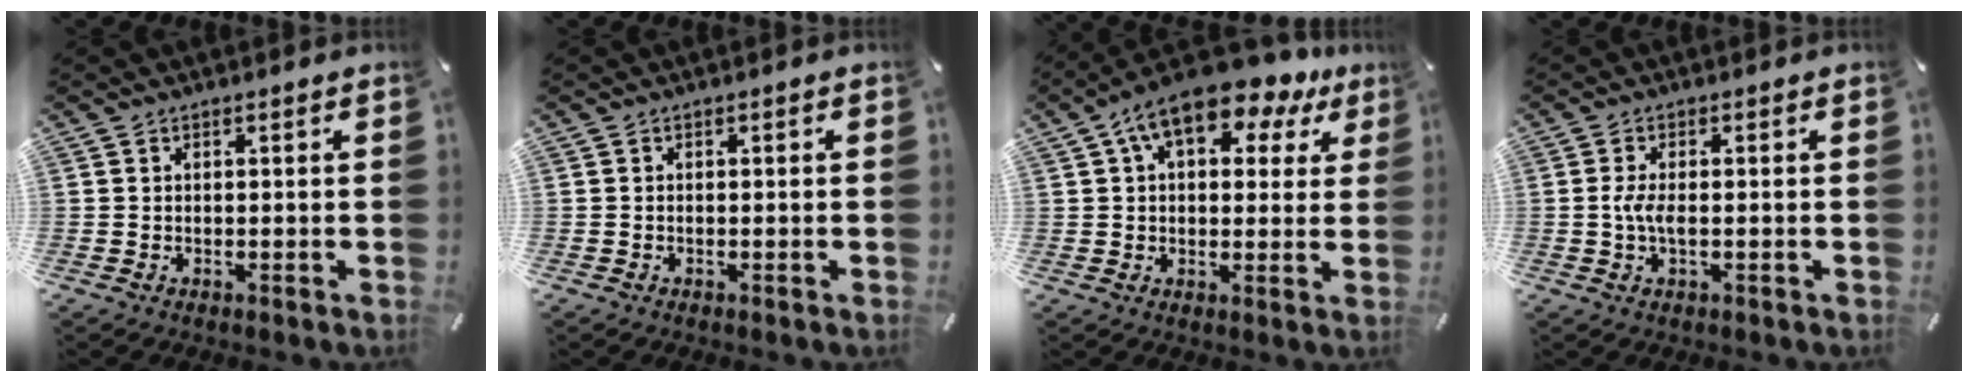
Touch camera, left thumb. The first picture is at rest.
{"total": 0.0}
{"total": 11.8, "force": [6.3, 6.1, 7.9], "torque": [-0.131, -0.019, 0.109]}
{"total": 3.4, "force": [-0.4, 1.0, 3.3], "torque": [-0.073, -0.003, -0.011]}